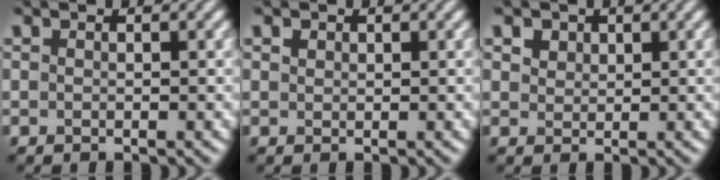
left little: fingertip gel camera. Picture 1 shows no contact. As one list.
[{"total": 0.7, "force": [0.5, 0.5, 0.2], "torque": [-0.004, -0.001, 0.010]}, {"total": 2.9, "force": [1.9, 1.8, 1.2], "torque": [-0.034, 0.007, 0.030]}]